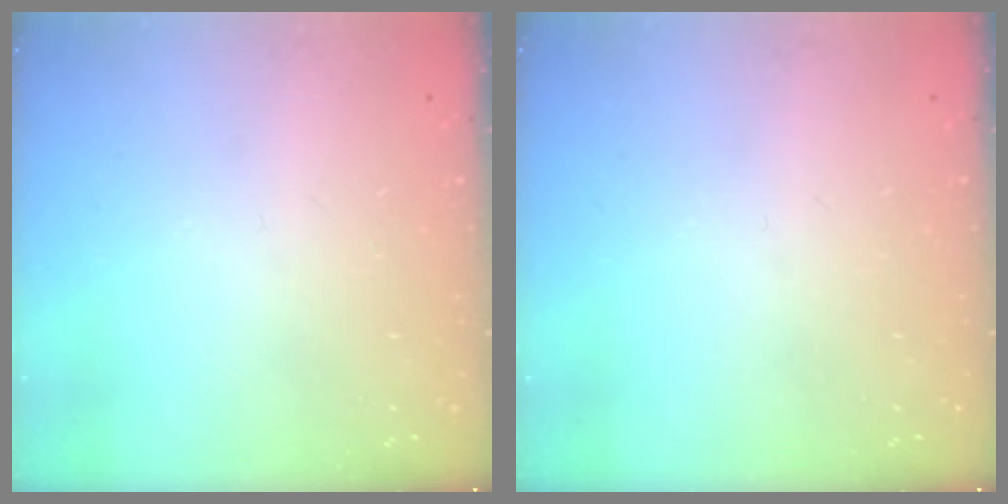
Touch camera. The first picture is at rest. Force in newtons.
{"total": 0.0}